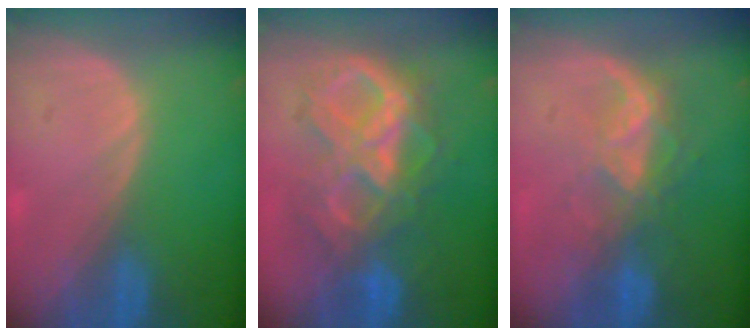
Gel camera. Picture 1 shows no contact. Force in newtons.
{"total": 10.6, "press": 10.5, "slide": 1.1}
{"total": 6.6, "press": 5.9, "slide": 2.8}